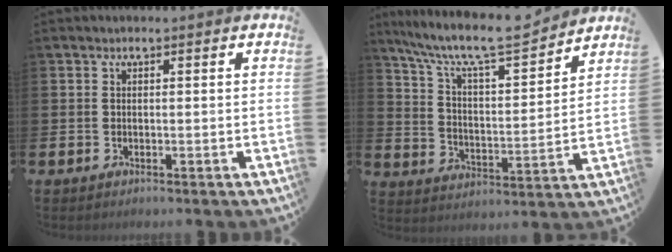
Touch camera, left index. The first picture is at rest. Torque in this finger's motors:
{"motor_torque": [1.02, -1.11, 0.29, 0.21]}